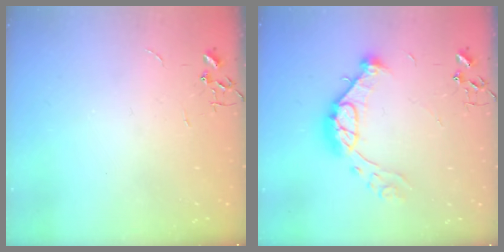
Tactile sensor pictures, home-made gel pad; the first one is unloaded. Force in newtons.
{"total": 14.3, "press": 14.2, "slide": 1.1}